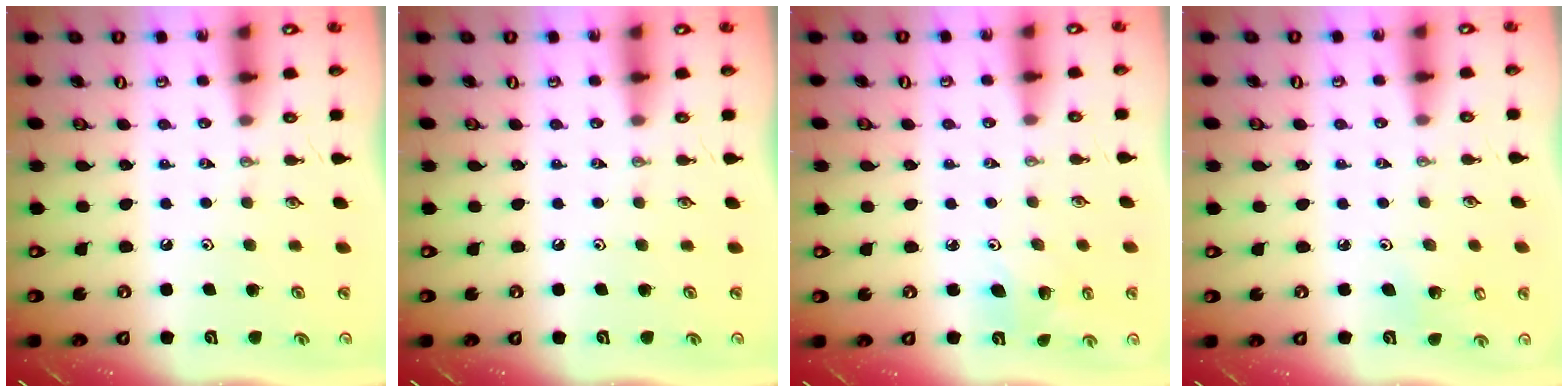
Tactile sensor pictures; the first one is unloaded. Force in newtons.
{"total": 0.0}
{"total": 3.6, "press": 3.0, "slide": 2.0}
{"total": 2.9, "press": 2.8, "slide": 1.0}